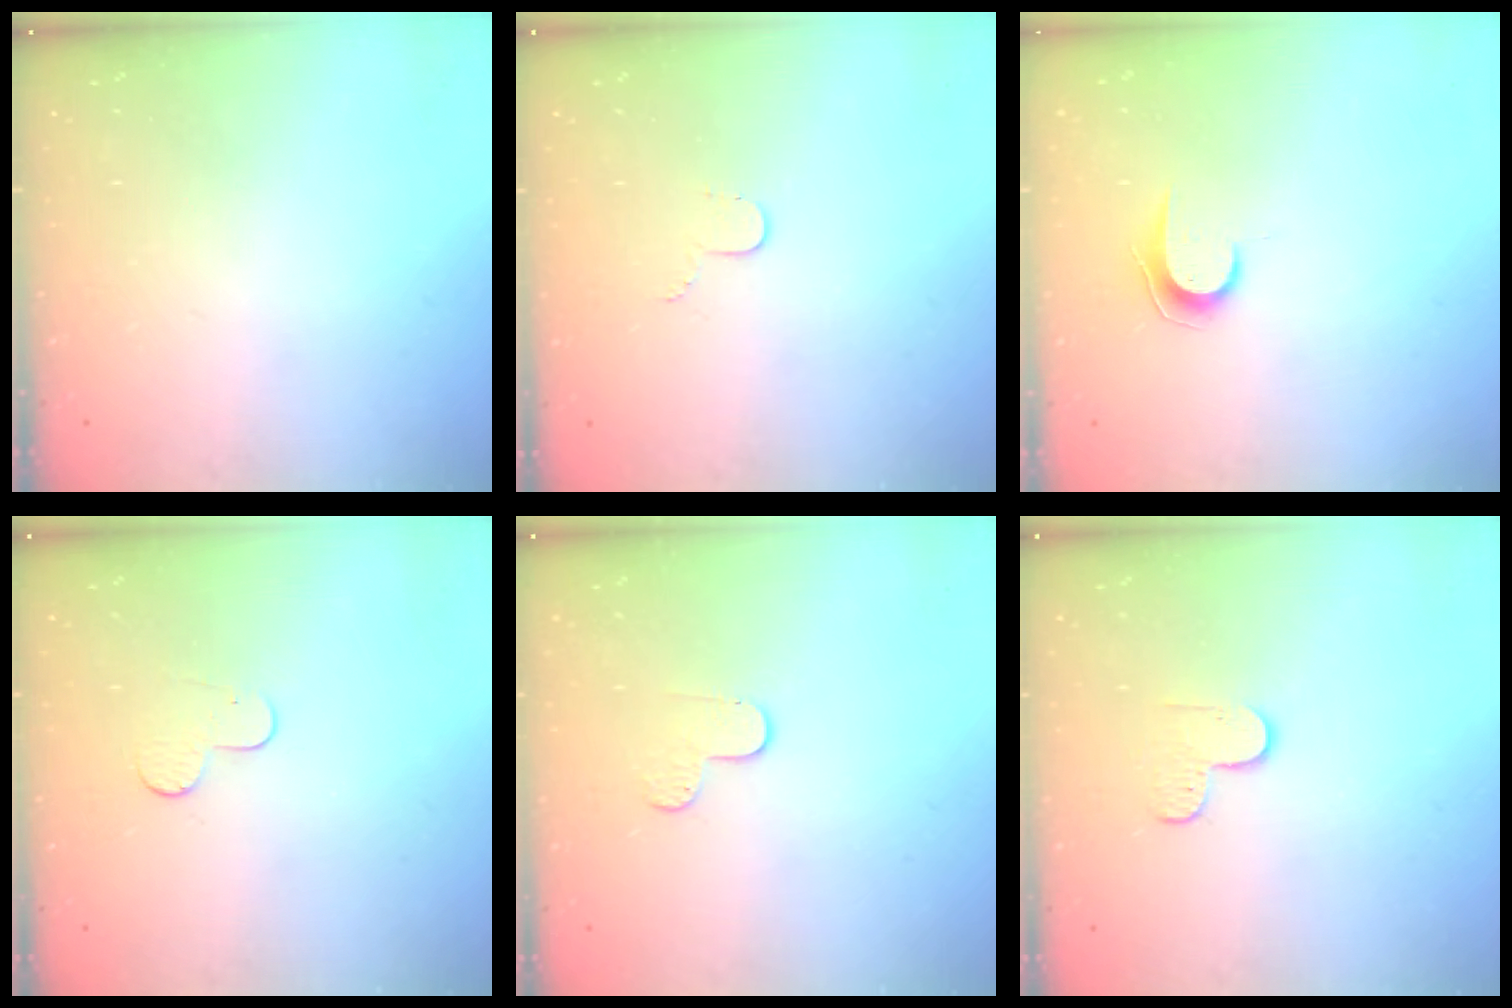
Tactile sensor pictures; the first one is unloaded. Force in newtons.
{"total": 3.4, "press": 3.4, "slide": 0.4}
{"total": 6.7, "press": 6.7, "slide": 0.7}
{"total": 4.9, "press": 4.8, "slide": 0.5}
{"total": 3.8, "press": 3.8, "slide": 0.4}
{"total": 3.5, "press": 3.5, "slide": 0.4}